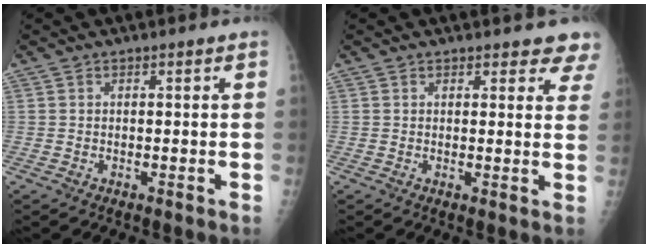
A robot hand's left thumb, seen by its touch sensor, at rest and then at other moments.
{"total": 5.8, "force": [5.2, 2.1, 1.5], "torque": [0.028, -0.022, 0.040]}